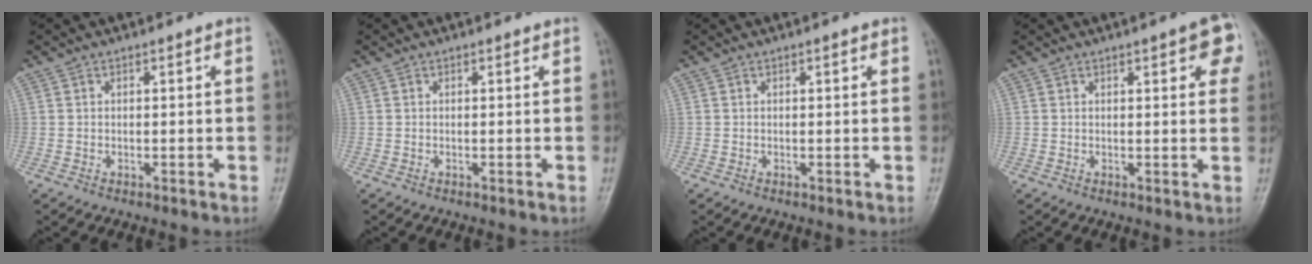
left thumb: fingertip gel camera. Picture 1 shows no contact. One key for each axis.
{"total": 0.0}
{"total": 0.6, "fx": 0.2, "fy": 0.1, "fz": 0.6, "tx": -0.011, "ty": 0.001, "tz": 0.001}
{"total": 5.9, "fx": 2.4, "fy": 1.8, "fz": 5.1, "tx": -0.045, "ty": -0.002, "tz": 0.021}